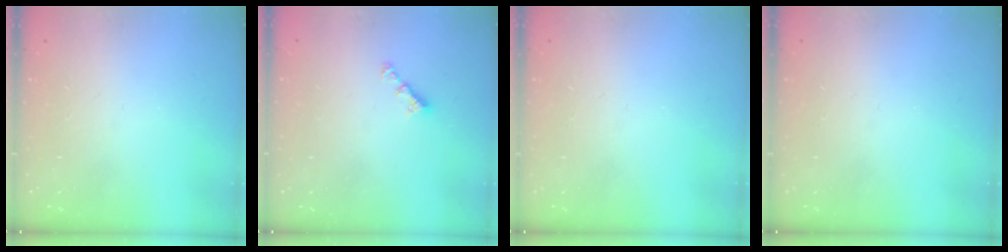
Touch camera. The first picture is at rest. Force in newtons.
{"total": 3.3, "press": 3.3, "slide": 0.4}
{"total": 0.0}
{"total": 0.0}